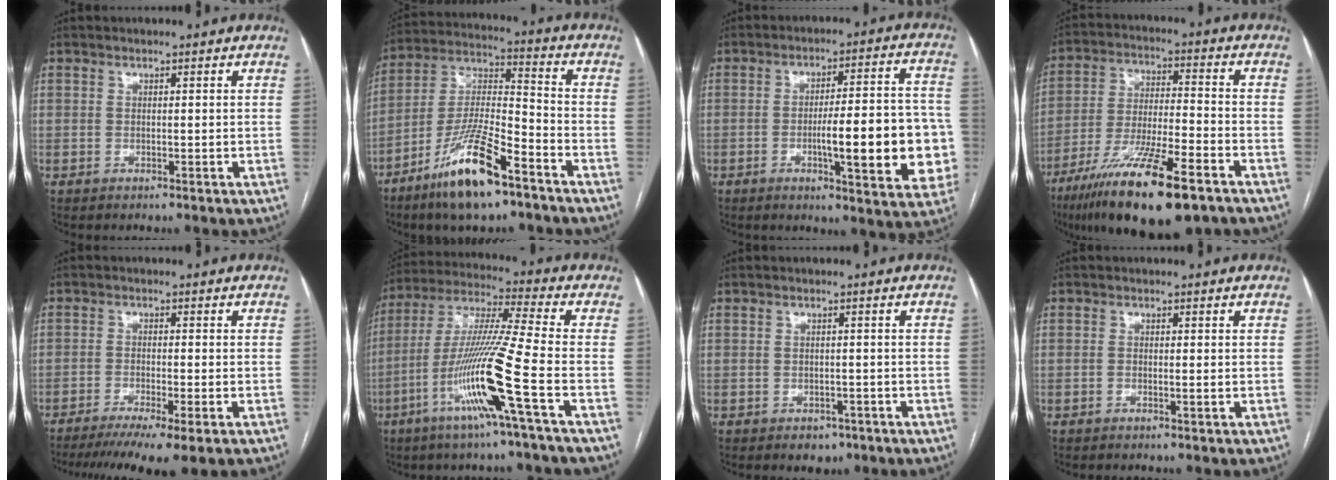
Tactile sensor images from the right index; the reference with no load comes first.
{"total": 14.8, "force": [-9.3, 2.7, 11.2], "torque": [-0.224, -0.010, -0.172]}
{"total": 16.8, "force": [-3.5, 3.3, 16.1], "torque": [-0.169, 0.025, -0.035]}
{"total": 18.9, "force": [-12.0, 2.9, 14.3], "torque": [-0.251, -0.040, -0.210]}
{"total": 10.6, "force": [-7.6, 0.6, 7.3], "torque": [-0.109, -0.020, -0.118]}
{"total": 15.5, "force": [-6.0, -1.8, 14.2], "torque": [-0.283, -0.012, -0.117]}
{"total": 2.6, "force": [-1.6, 1.8, 1.1], "torque": [-0.009, 0.003, -0.012]}
{"total": 0.6, "force": [0.0, 0.1, 0.6], "torque": [-0.007, 0.002, 0.002]}